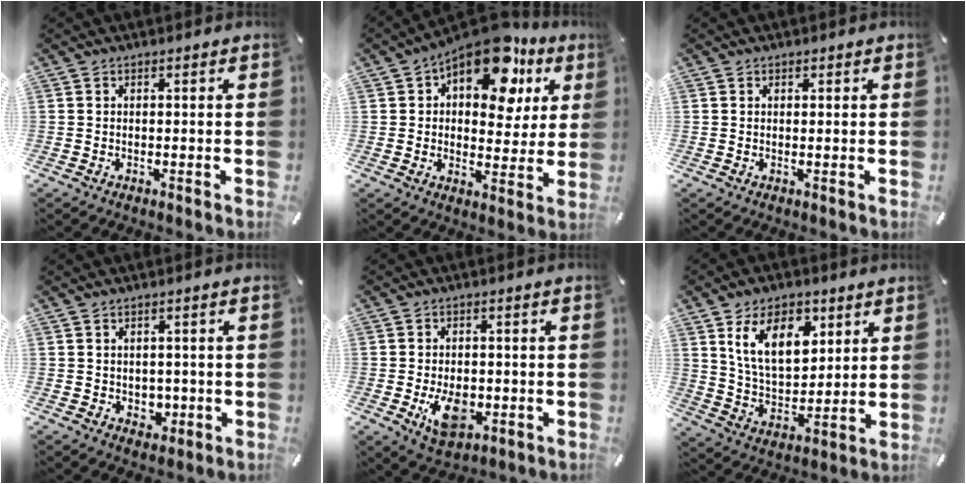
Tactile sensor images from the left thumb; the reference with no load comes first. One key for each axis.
{"total": 16.2, "fx": 9.5, "fy": 8.7, "fz": 9.9, "tx": -0.139, "ty": -0.058, "tz": 0.162}
{"total": 0.6, "fx": 0.3, "fy": 0.5, "fz": 0.2, "tx": -0.004, "ty": 0.002, "tz": 0.006}
{"total": 3.4, "fx": -0.1, "fy": 3.2, "fz": 1.2, "tx": 0.001, "ty": -0.005, "tz": -0.005}
{"total": 8.7, "fx": -1.8, "fy": 5.8, "fz": 6.2, "tx": -0.100, "ty": -0.001, "tz": -0.029}
{"total": 14.1, "fx": 7.1, "fy": 8.7, "fz": 8.6, "tx": -0.145, "ty": -0.014, "tz": 0.128}